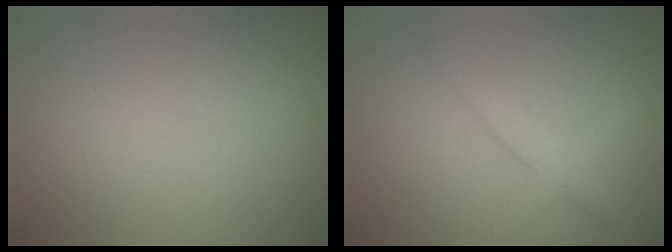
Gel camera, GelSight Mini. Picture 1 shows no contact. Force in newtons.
{"total": 2.6, "press": 2.6, "slide": 0.1}